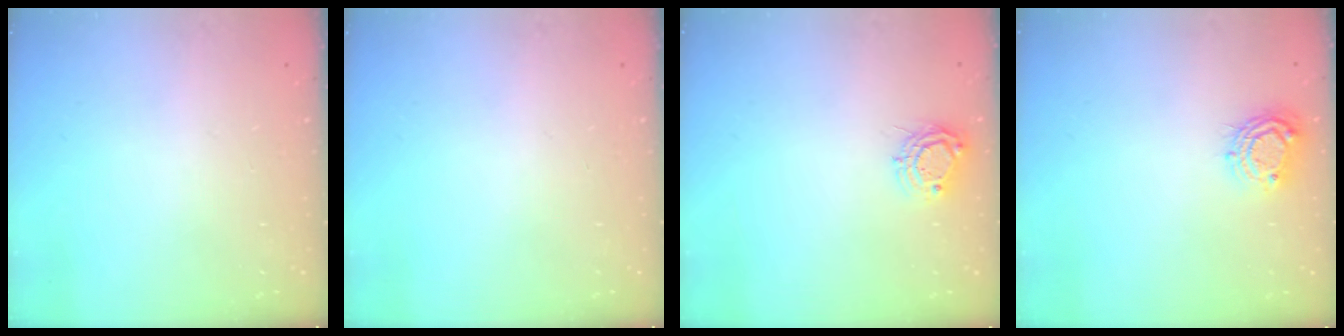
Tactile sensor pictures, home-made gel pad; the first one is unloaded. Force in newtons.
{"total": 0.0}
{"total": 7.4, "press": 7.3, "slide": 0.7}
{"total": 8.1, "press": 8.1, "slide": 0.7}